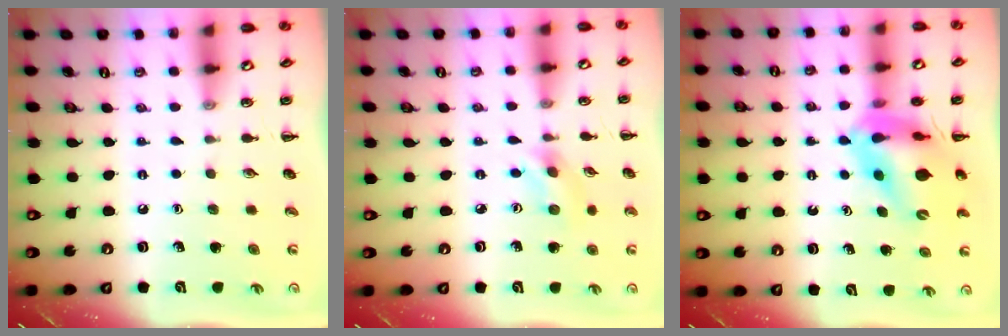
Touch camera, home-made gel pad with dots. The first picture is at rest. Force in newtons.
{"total": 2.8, "press": 2.7, "slide": 0.9}
{"total": 13.3, "press": 12.6, "slide": 4.0}